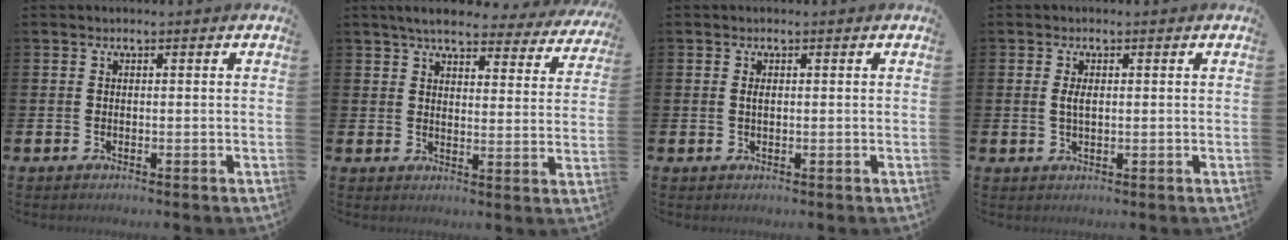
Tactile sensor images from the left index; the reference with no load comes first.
{"total": 5.5, "force": [5.0, 1.0, 1.9], "torque": [-0.052, -0.027, 0.086]}
{"total": 0.8, "force": [0.2, 0.3, 0.7], "torque": [-0.011, 0.001, 0.003]}
{"total": 1.9, "force": [0.4, 0.8, 1.7], "torque": [-0.032, 0.005, 0.005]}